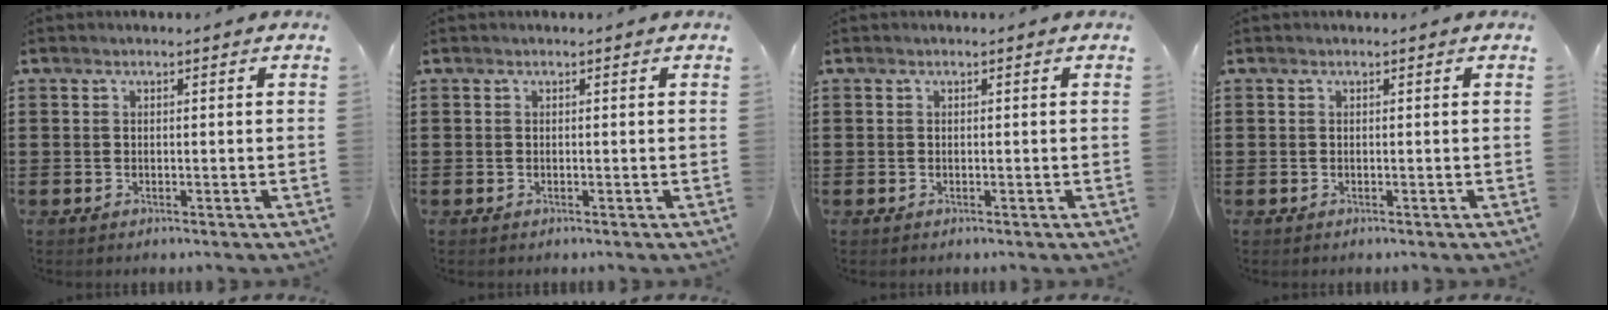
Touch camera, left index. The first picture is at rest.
{"total": 0.0}
{"total": 0.0}
{"total": 0.0}